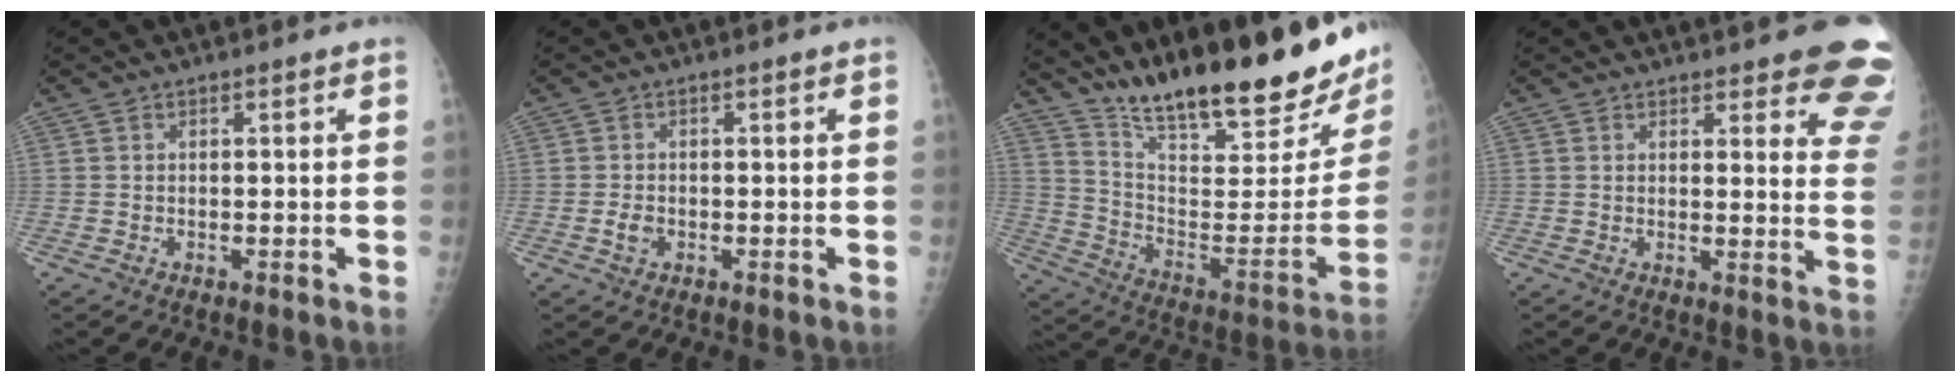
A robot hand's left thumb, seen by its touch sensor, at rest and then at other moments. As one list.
[{"total": 1.9, "force": [-0.6, 1.3, 1.2], "torque": [-0.022, 0.003, -0.012]}, {"total": 29.6, "force": [21.9, 6.6, 18.9], "torque": [-0.266, -0.099, 0.333]}, {"total": 13.0, "force": [10.2, 3.6, 7.3], "torque": [-0.041, -0.057, 0.093]}]